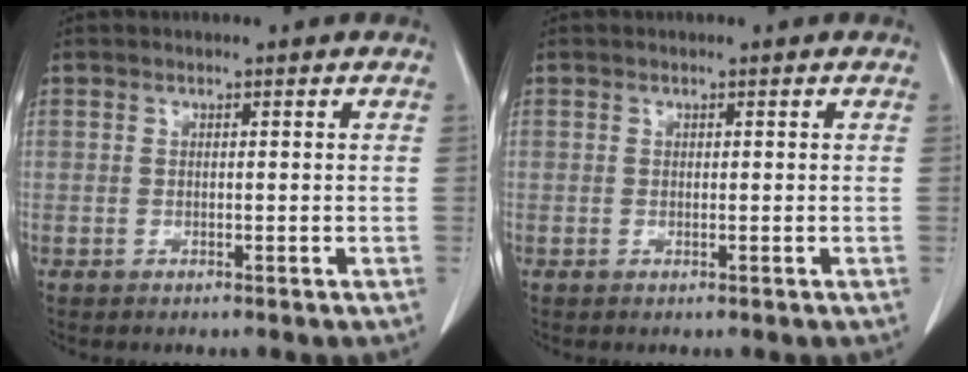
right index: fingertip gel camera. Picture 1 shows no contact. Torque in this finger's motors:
{"motor_torque": [0.08, 0.01, 0.01, 0.00]}